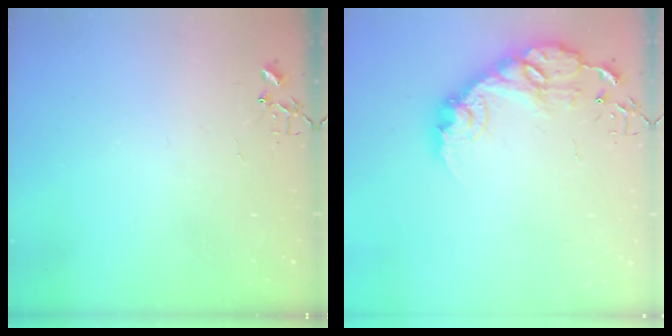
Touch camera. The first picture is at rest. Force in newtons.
{"total": 15.8, "press": 15.8, "slide": 0.5}